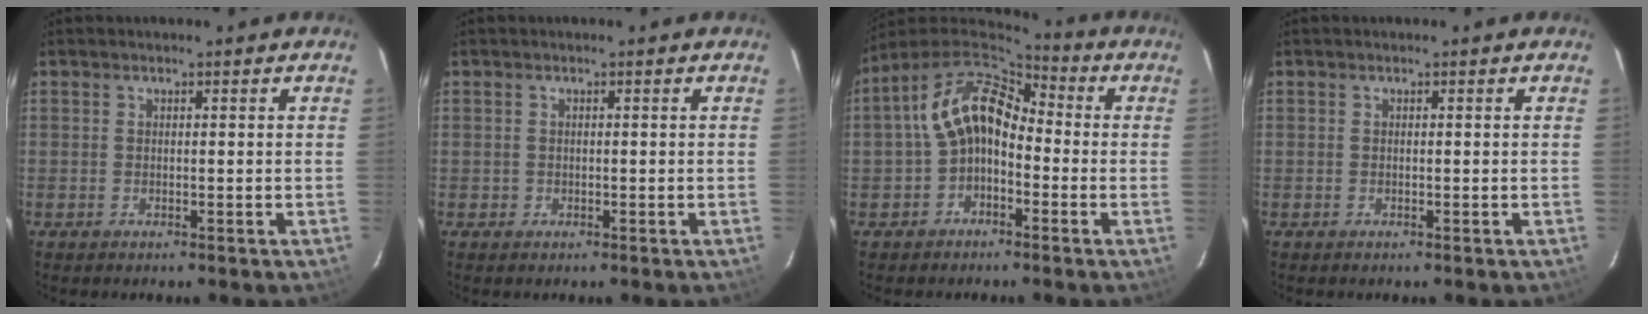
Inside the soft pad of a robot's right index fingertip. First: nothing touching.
{"total": 1.1, "force": [-0.3, 1.1, 0.1], "torque": [-0.002, 0.003, 0.000]}
{"total": 11.1, "force": [-1.4, 7.8, 7.8], "torque": [-0.152, 0.031, -0.029]}
{"total": 0.0}